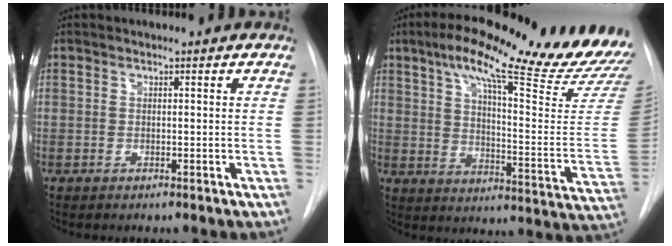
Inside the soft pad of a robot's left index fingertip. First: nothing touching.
{"total": 26.1, "force": [21.3, 2.7, 14.8], "torque": [-0.216, -0.050, 0.273]}